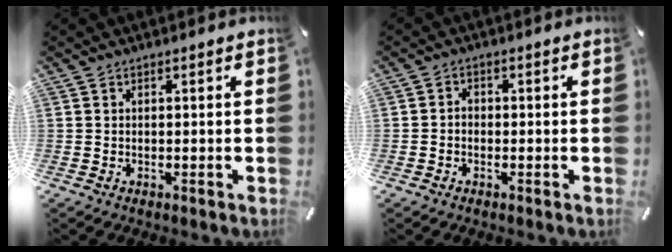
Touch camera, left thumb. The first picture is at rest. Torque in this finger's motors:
{"motor_torque": [-0.04, -0.48, -0.10, 0.08, -0.09]}